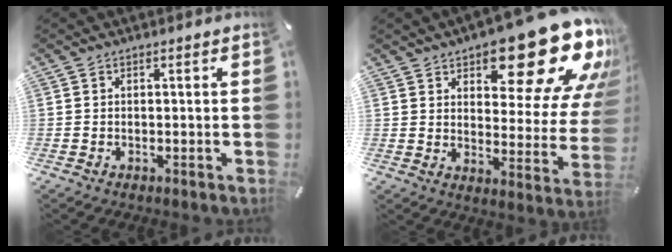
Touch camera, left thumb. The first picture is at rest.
{"total": 23.5, "force": [16.0, 9.3, 14.5], "torque": [-0.176, -0.118, 0.264]}